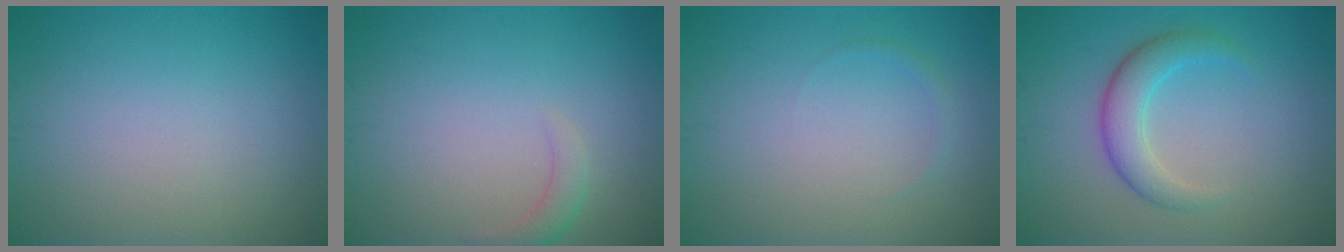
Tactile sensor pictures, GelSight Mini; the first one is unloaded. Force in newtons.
{"total": 1.6, "press": 1.6, "slide": 0.3}
{"total": 0.7, "press": 0.7, "slide": 0.1}
{"total": 3.5, "press": 3.5, "slide": 0.2}